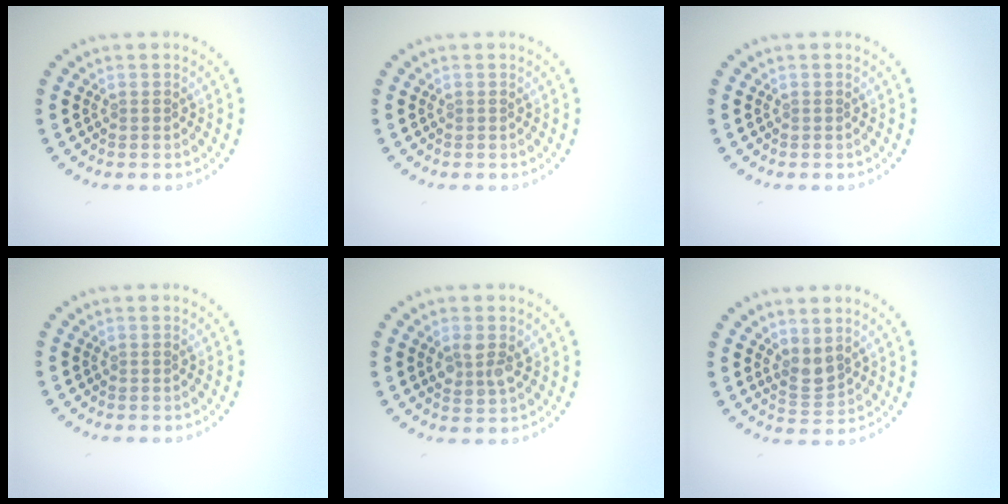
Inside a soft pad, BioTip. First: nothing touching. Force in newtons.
{"total": 0.0}
{"total": 0.0}
{"total": 0.0}
{"total": 2.4, "press": 2.4, "slide": 0.4}
{"total": 2.1, "press": 1.8, "slide": 1.2}